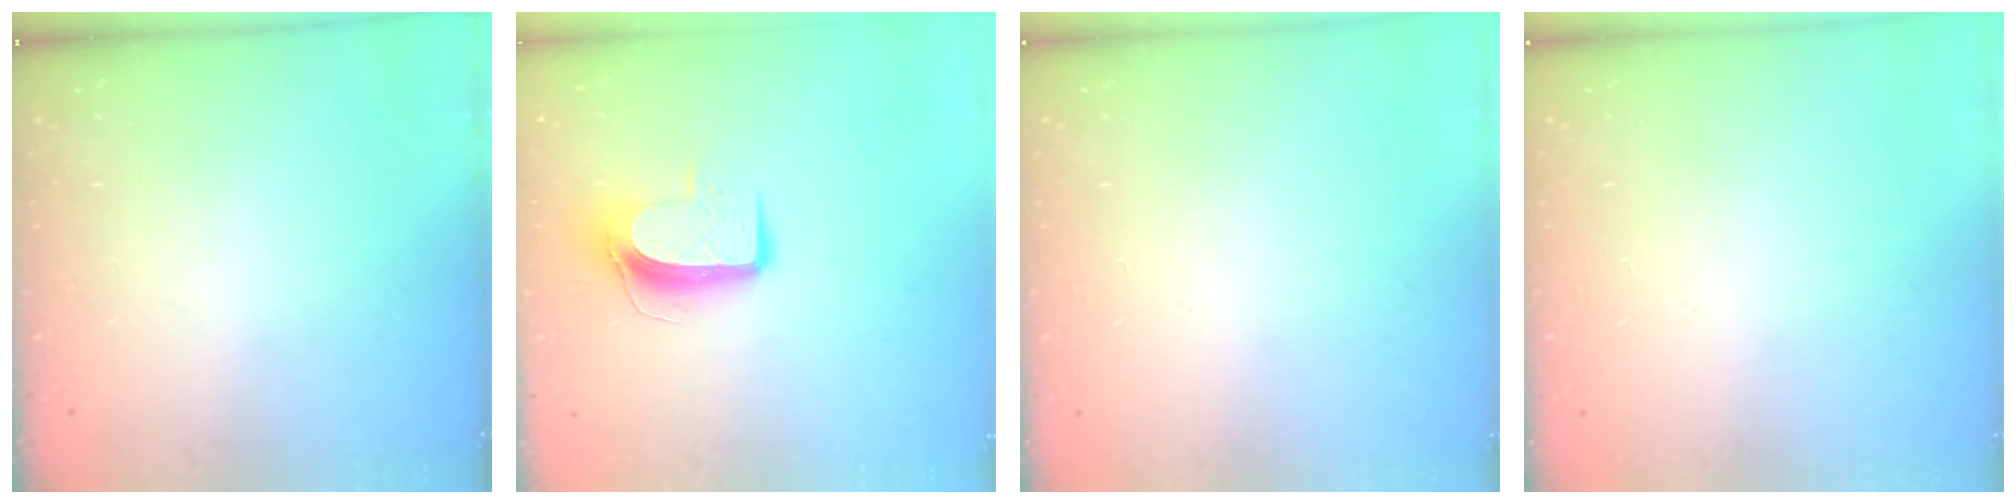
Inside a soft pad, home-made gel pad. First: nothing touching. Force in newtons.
{"total": 9.7, "press": 9.7, "slide": 0.8}
{"total": 0.0}
{"total": 0.0}